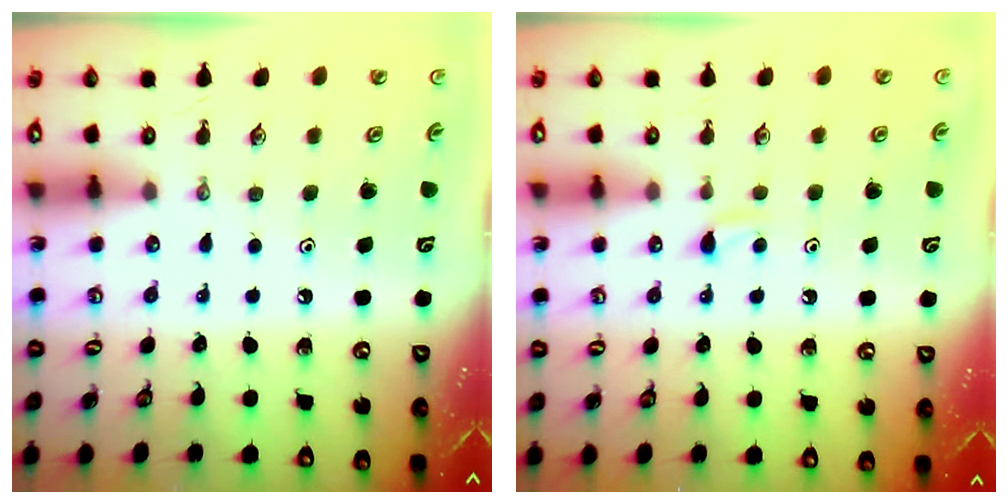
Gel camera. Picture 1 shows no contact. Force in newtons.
{"total": 3.3, "press": 3.3, "slide": 0.5}